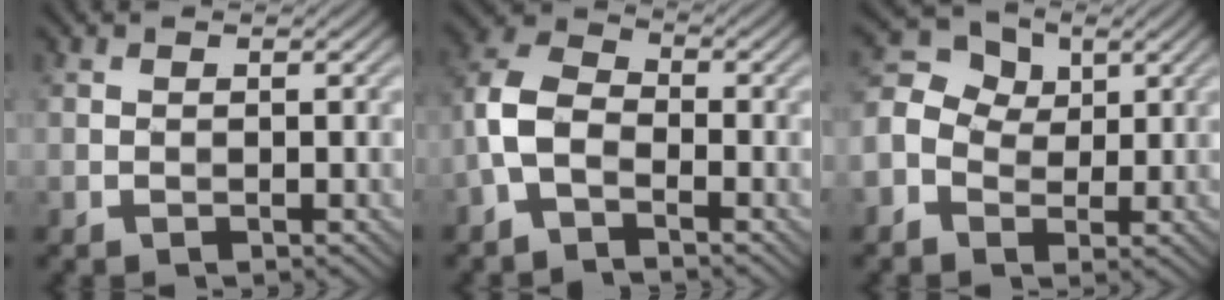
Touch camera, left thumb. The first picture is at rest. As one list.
[{"total": 5.7, "force": [-2.6, 3.3, 4.0], "torque": [-0.098, 0.014, -0.065]}, {"total": 6.7, "force": [-0.2, 5.4, 4.0], "torque": [-0.112, 0.014, -0.012]}]